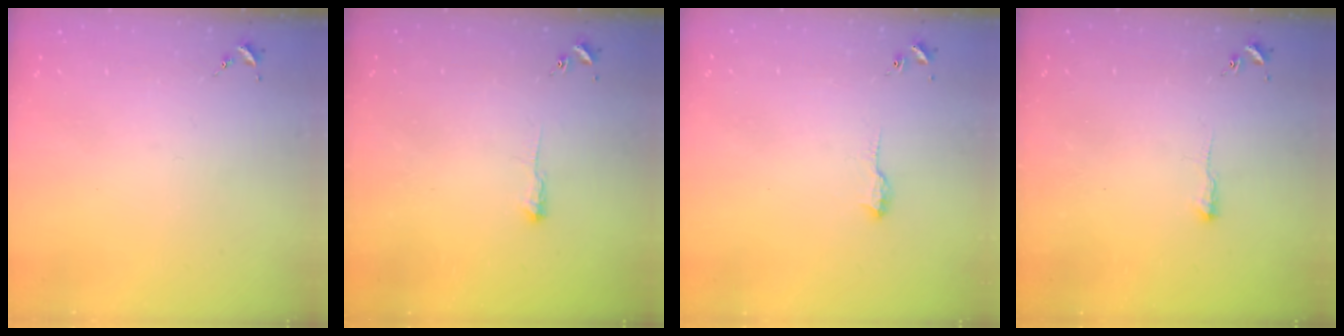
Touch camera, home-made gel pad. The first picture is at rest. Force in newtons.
{"total": 2.7, "press": 2.6, "slide": 0.4}
{"total": 5.9, "press": 5.8, "slide": 0.6}
{"total": 2.5, "press": 2.5, "slide": 0.4}